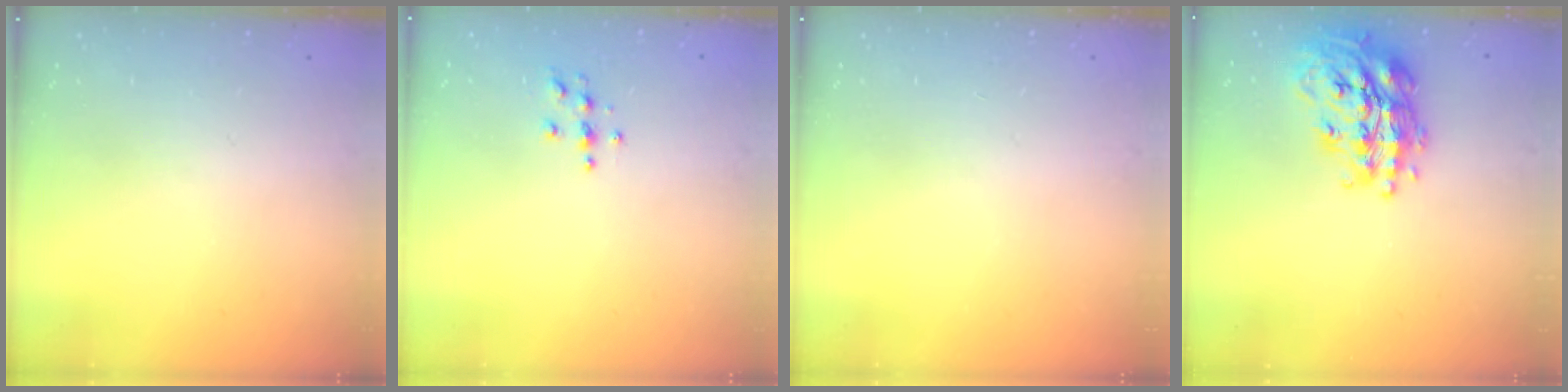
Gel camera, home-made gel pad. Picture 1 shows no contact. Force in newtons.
{"total": 3.9, "press": 3.8, "slide": 0.4}
{"total": 0.0}
{"total": 21.0, "press": 20.9, "slide": 1.5}